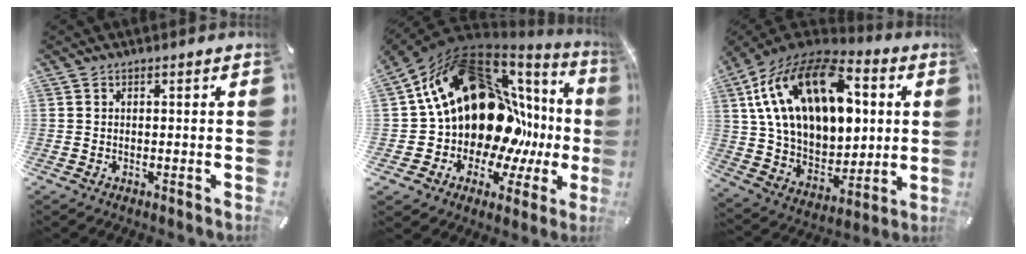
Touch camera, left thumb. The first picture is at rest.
{"total": 22.8, "force": [6.0, 16.2, 14.9], "torque": [-0.220, -0.094, 0.144]}
{"total": 22.8, "force": [8.7, 14.7, 15.1], "torque": [-0.300, -0.038, 0.154]}